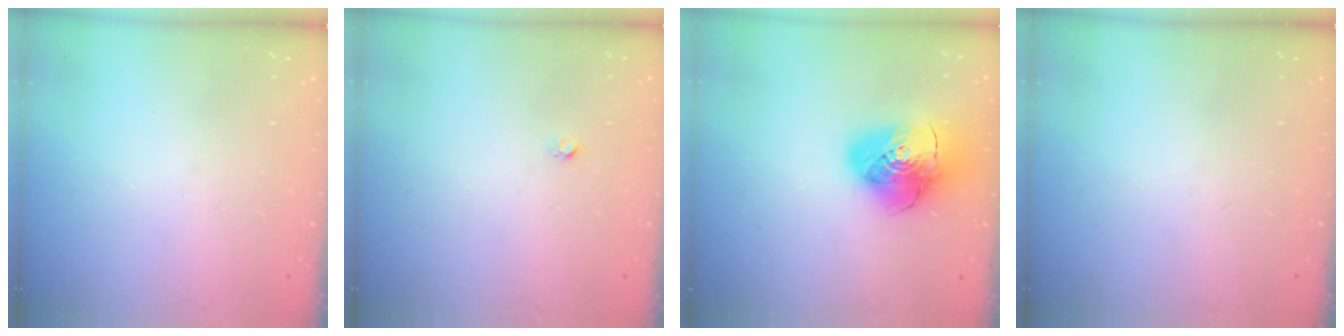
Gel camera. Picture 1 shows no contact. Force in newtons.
{"total": 1.6, "press": 1.5, "slide": 0.1}
{"total": 15.3, "press": 15.2, "slide": 1.8}
{"total": 0.0}